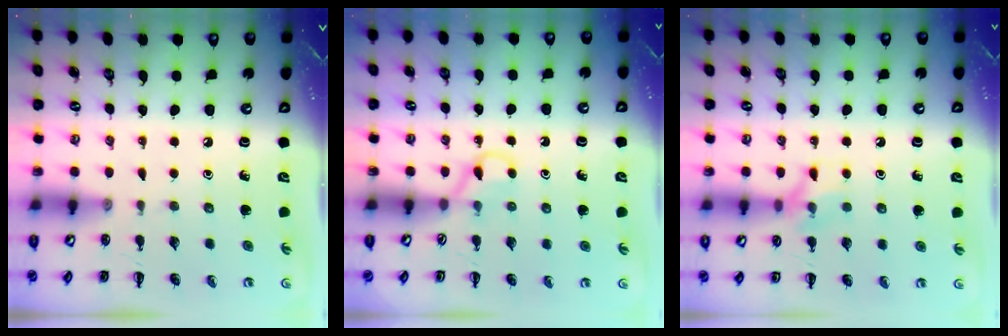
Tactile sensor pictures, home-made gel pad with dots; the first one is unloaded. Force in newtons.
{"total": 2.7, "press": 2.4, "slide": 1.1}
{"total": 8.1, "press": 8.0, "slide": 1.2}